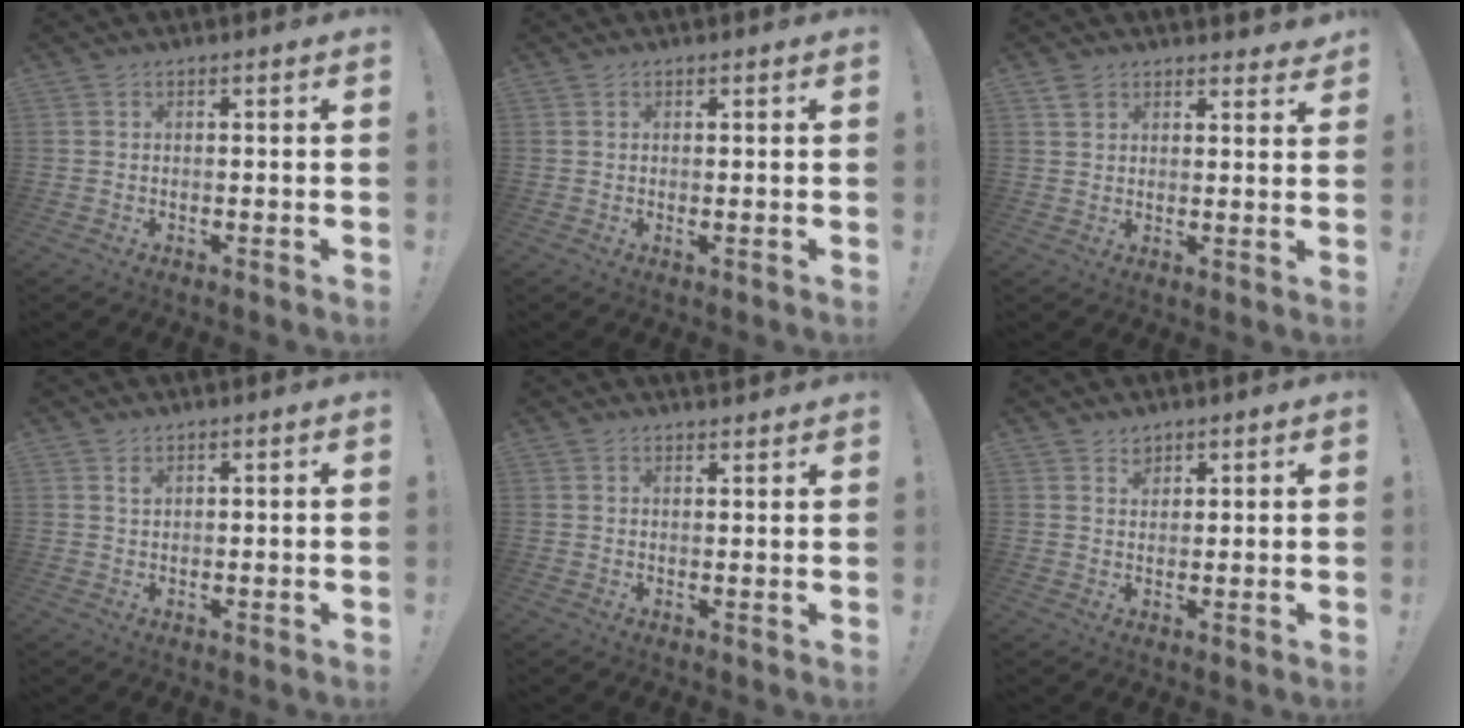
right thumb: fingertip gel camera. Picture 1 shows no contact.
{"total": 0.6, "force": [0.3, -0.1, 0.4], "torque": [-0.004, -0.002, 0.005]}
{"total": 3.9, "force": [2.9, 2.4, 0.9], "torque": [-0.006, -0.016, 0.053]}
{"total": 1.2, "force": [0.9, 0.6, 0.5], "torque": [0.004, -0.006, 0.014]}
{"total": 1.9, "force": [1.9, 0.2, 0.1], "torque": [0.010, -0.016, 0.034]}
{"total": 2.9, "force": [2.2, 1.8, 0.5], "torque": [0.001, -0.014, 0.039]}